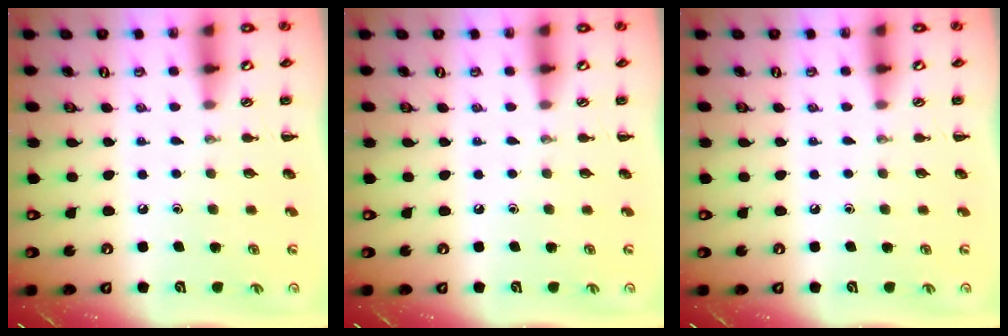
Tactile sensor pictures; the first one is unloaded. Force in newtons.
{"total": 0.0}
{"total": 0.0}